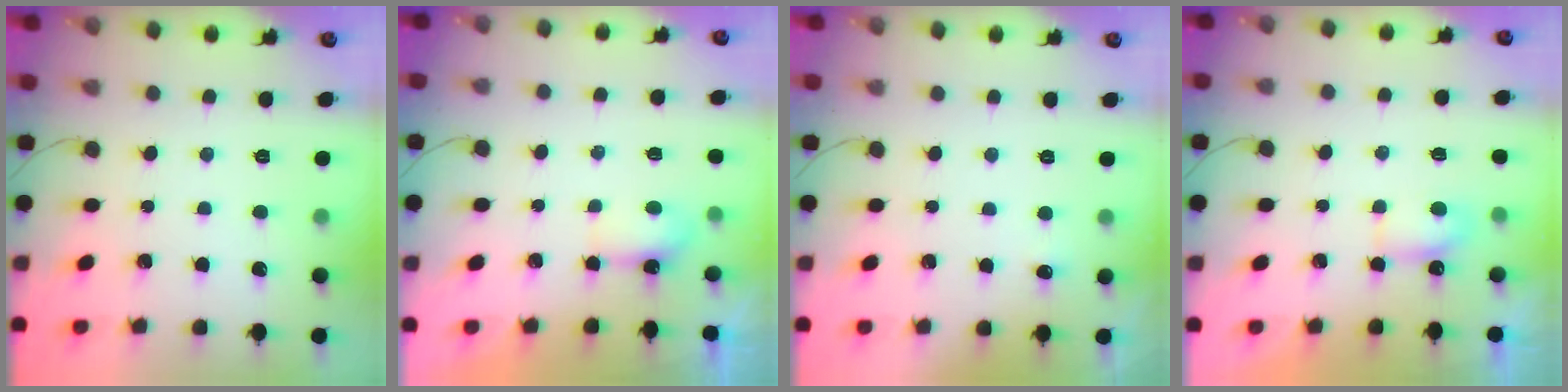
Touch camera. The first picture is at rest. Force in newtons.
{"total": 3.6, "press": 3.6, "slide": 0.7}
{"total": 2.5, "press": 2.2, "slide": 1.1}
{"total": 4.1, "press": 4.0, "slide": 1.1}